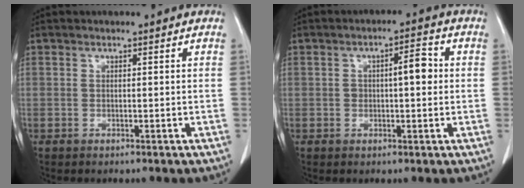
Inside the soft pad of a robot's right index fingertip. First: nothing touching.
{"total": 4.6, "force": [0.5, 1.5, 4.3], "torque": [-0.067, 0.016, 0.007]}